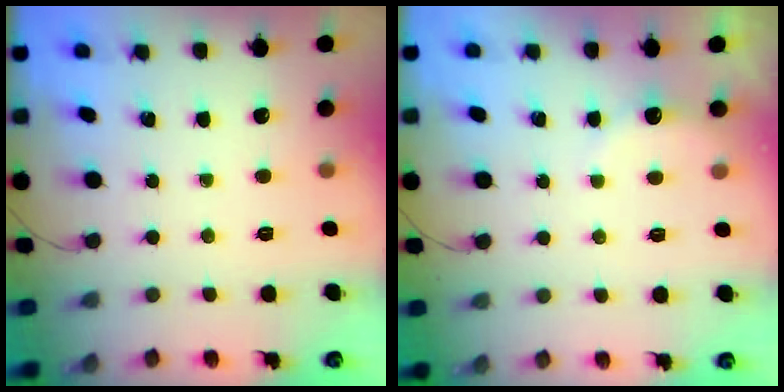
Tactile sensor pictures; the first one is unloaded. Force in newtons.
{"total": 3.0, "press": 2.9, "slide": 0.9}